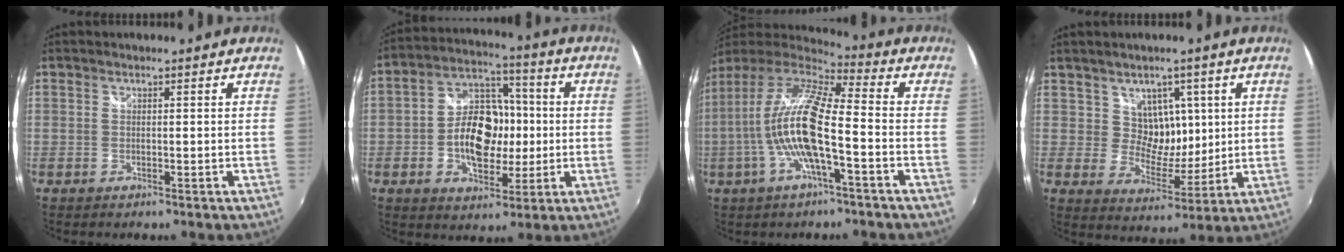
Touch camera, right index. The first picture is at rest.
{"total": 13.7, "force": [-1.6, 8.9, 10.3], "torque": [-0.189, 0.027, -0.025]}
{"total": 15.6, "force": [-3.3, 2.7, 15.0], "torque": [-0.269, -0.007, -0.066]}
{"total": 7.2, "force": [2.7, 6.1, 2.7], "torque": [-0.036, -0.005, 0.050]}